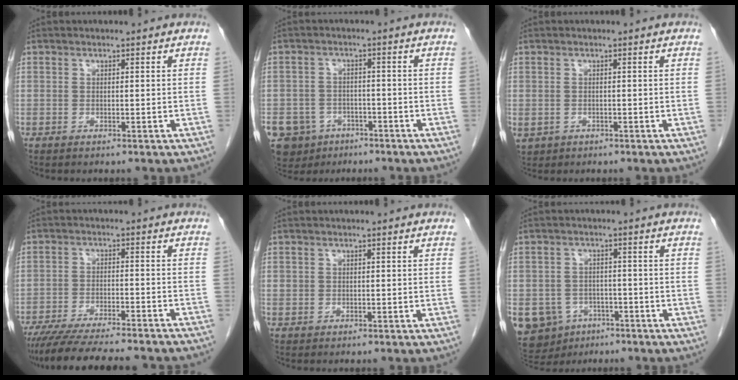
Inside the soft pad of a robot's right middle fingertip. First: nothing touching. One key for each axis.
{"total": 9.0, "fx": -5.3, "fy": 7.0, "fz": 1.9, "tx": -0.047, "ty": 0.005, "tz": -0.078}
{"total": 2.5, "fx": -0.9, "fy": 2.1, "fz": 0.8, "tx": -0.015, "ty": -0.001, "tz": -0.006}
{"total": 17.9, "fx": -15.9, "fy": 1.4, "fz": 8.2, "tx": -0.127, "ty": -0.031, "tz": -0.225}
{"total": 0.7, "fx": 0.2, "fy": 0.7, "fz": 0.1, "tx": 0.007, "ty": 0.003, "tz": 0.002}
{"total": 10.2, "fx": -4.7, "fy": 8.5, "fz": 2.9, "tx": -0.079, "ty": 0.008, "tz": -0.063}